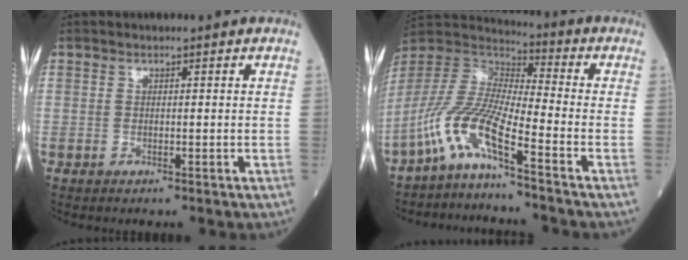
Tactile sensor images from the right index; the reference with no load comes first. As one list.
[{"total": 10.2, "force": [-6.4, 0.3, 7.8], "torque": [-0.178, 0.001, -0.136]}]